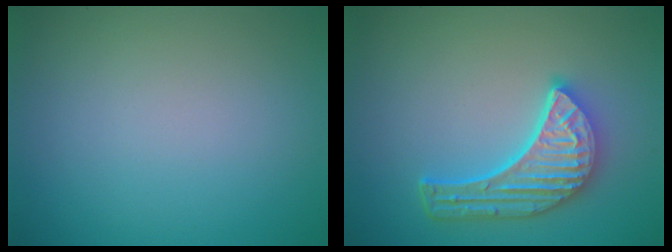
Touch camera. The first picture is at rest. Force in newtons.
{"total": 5.7, "press": 4.3, "slide": 3.6}